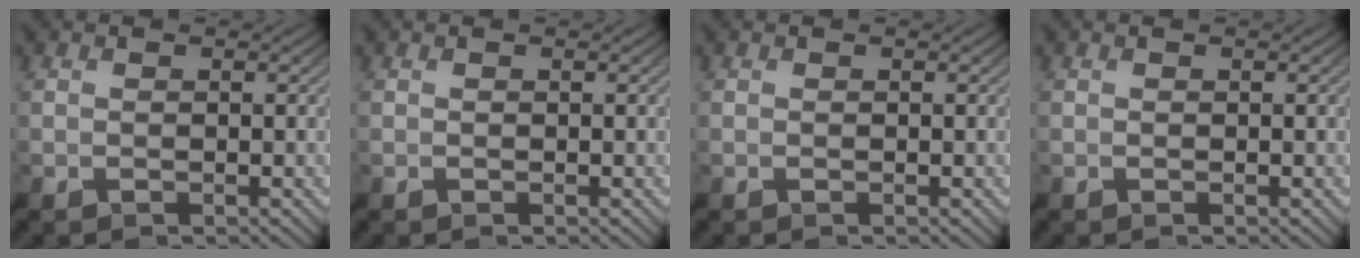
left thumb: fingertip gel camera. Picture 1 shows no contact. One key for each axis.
{"total": 0.0}
{"total": 0.0}
{"total": 0.0}